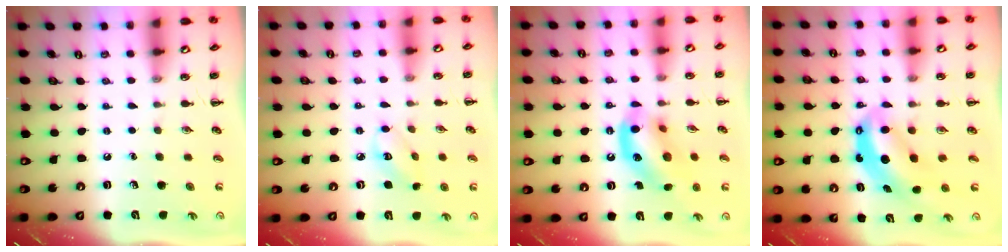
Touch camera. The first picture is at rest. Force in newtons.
{"total": 3.8, "press": 3.8, "slide": 0.4}
{"total": 13.9, "press": 13.7, "slide": 2.5}
{"total": 7.0, "press": 6.8, "slide": 1.4}